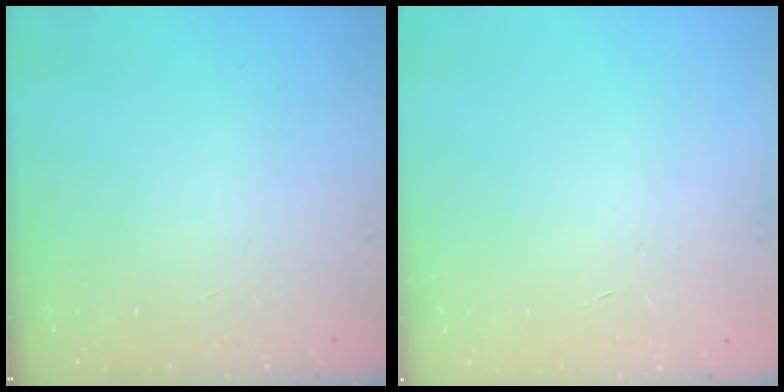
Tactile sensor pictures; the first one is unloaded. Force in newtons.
{"total": 0.6, "press": 0.5, "slide": 0.2}